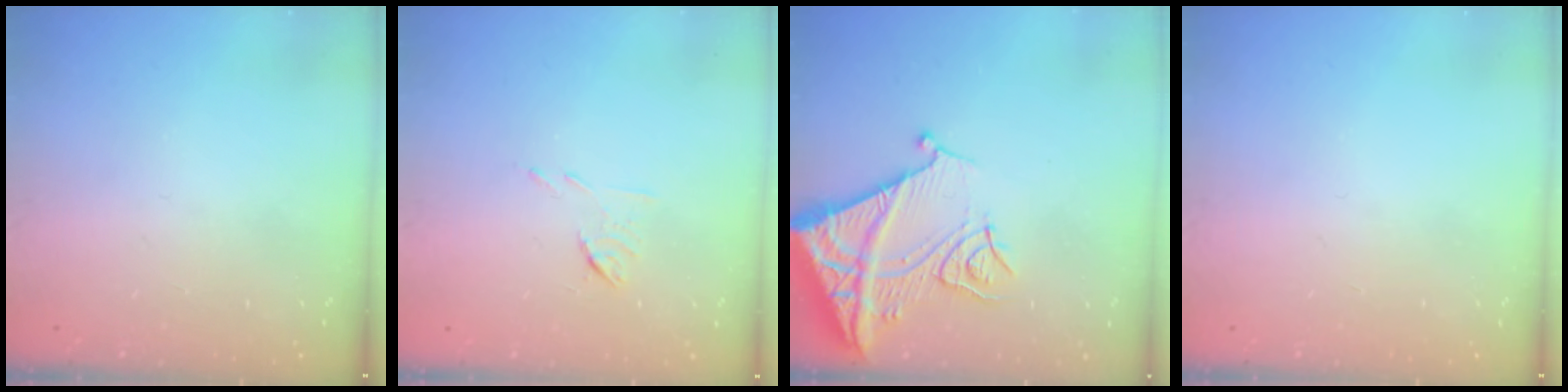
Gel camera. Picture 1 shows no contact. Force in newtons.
{"total": 6.0, "press": 6.0, "slide": 0.7}
{"total": 13.8, "press": 13.7, "slide": 1.4}
{"total": 0.0}